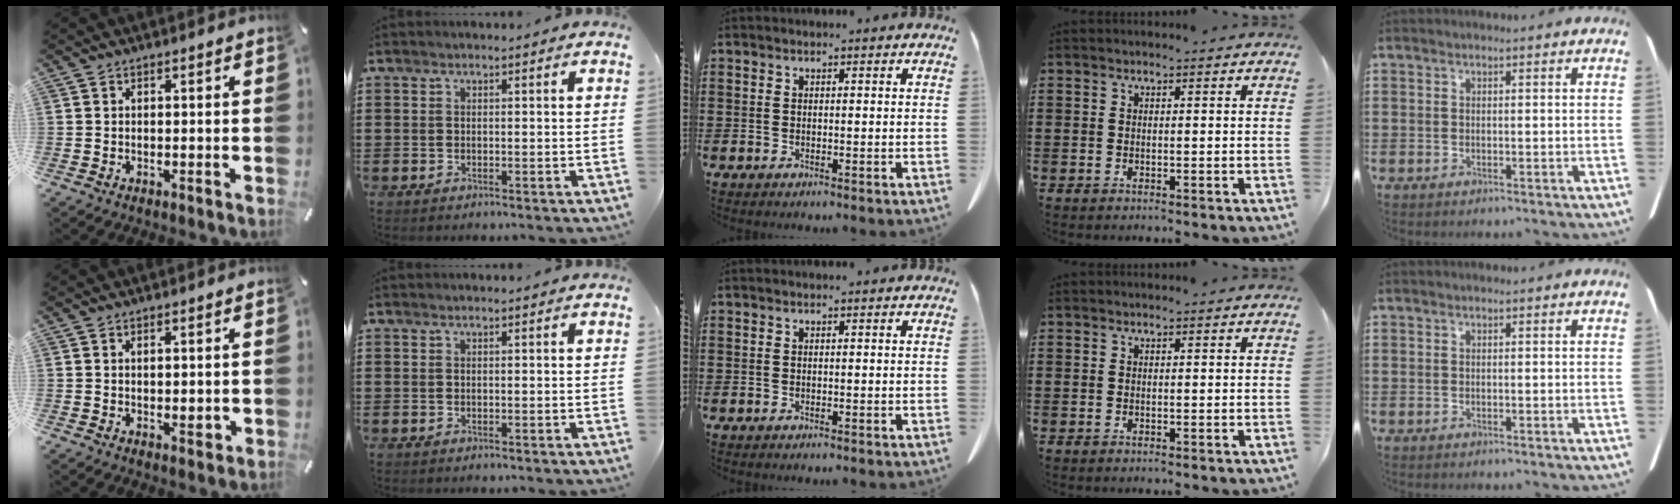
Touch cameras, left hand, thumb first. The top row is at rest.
{"thumb": {"total": 1.9, "force": [0.1, 1.1, 1.6], "torque": [-0.023, -0.002, 0.001]}}